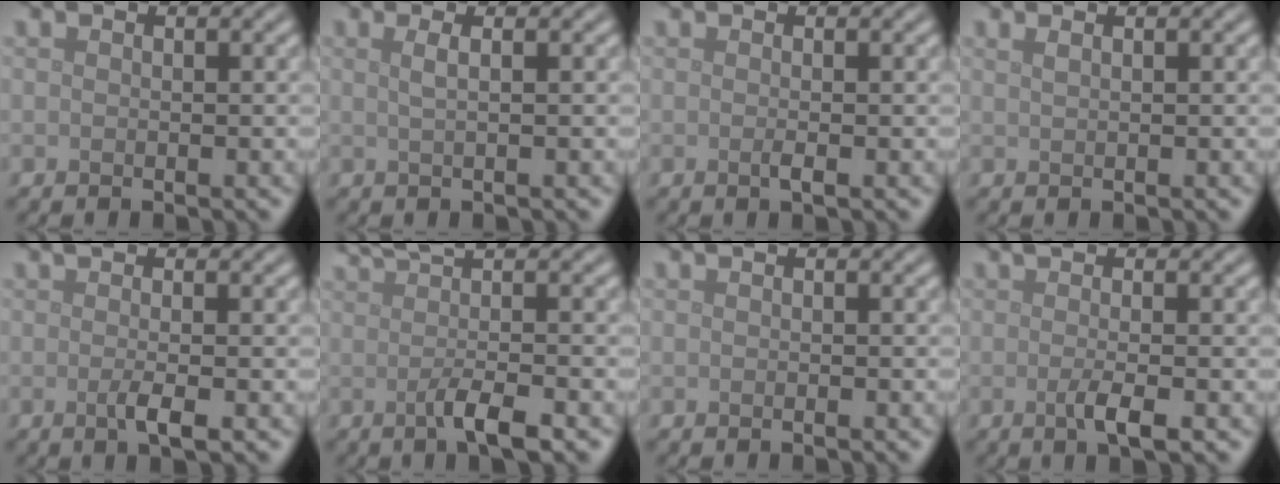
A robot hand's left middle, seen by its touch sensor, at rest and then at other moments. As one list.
[{"total": 1.8, "force": [0.6, 0.7, 1.6], "torque": [-0.020, 0.002, -0.004]}, {"total": 1.0, "force": [-0.1, 0.2, 0.9], "torque": [-0.016, -0.002, -0.005]}, {"total": 1.1, "force": [0.7, 0.5, 0.7], "torque": [-0.007, -0.001, 0.006]}, {"total": 2.5, "force": [-0.2, 0.6, 2.4], "torque": [-0.037, -0.003, -0.009]}, {"total": 5.2, "force": [0.3, 1.3, 5.1], "torque": [-0.070, 0.006, 0.006]}, {"total": 0.6, "force": [-0.2, 0.2, 0.6], "torque": [-0.004, 0.000, -0.005]}, {"total": 2.9, "force": [-0.3, 0.7, 2.8], "torque": [-0.041, -0.004, -0.010]}]